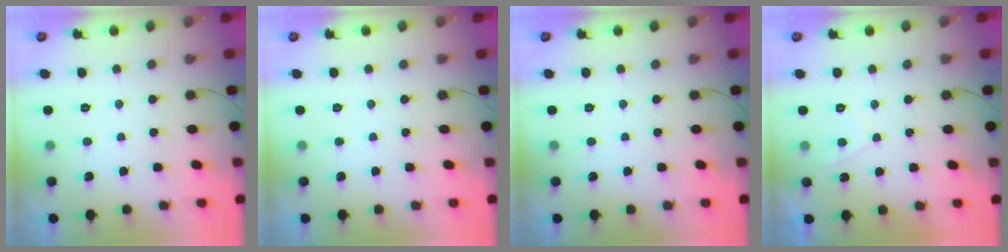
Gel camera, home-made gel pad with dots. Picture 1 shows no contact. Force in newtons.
{"total": 0.0}
{"total": 0.0}
{"total": 2.5, "press": 2.4, "slide": 0.7}